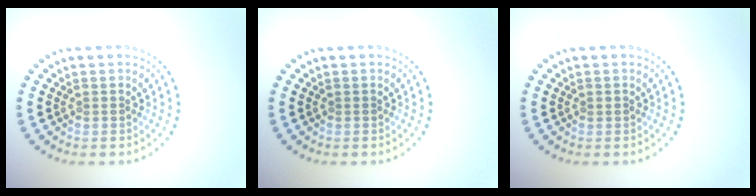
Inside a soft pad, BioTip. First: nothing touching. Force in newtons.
{"total": 0.0}
{"total": 0.5, "press": 0.5, "slide": 0.1}